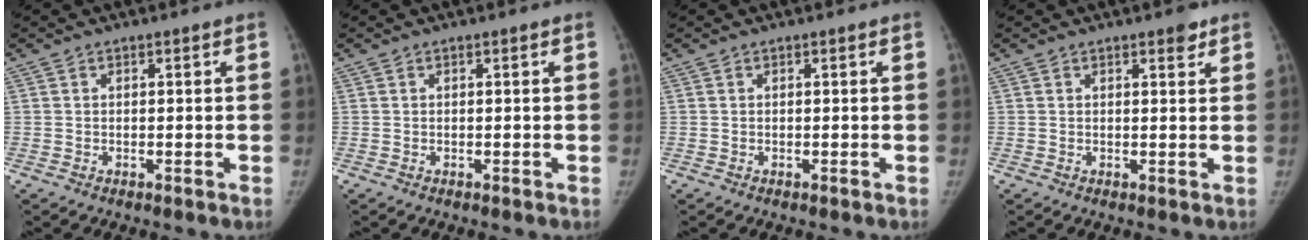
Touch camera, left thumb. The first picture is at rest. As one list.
[{"total": 0.0}, {"total": 0.0}, {"total": 2.1, "force": [1.4, 0.8, 1.3], "torque": [-0.010, -0.007, 0.018]}]